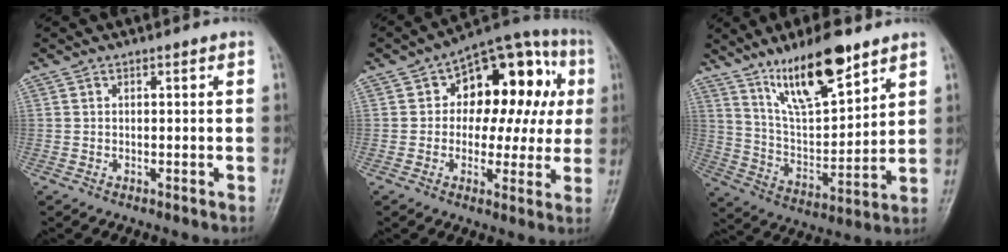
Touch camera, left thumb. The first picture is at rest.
{"total": 18.5, "force": [3.3, 11.6, 14.0], "torque": [-0.118, 0.038, 0.040]}
{"total": 15.8, "force": [10.7, 4.6, 10.7], "torque": [-0.163, -0.063, 0.205]}